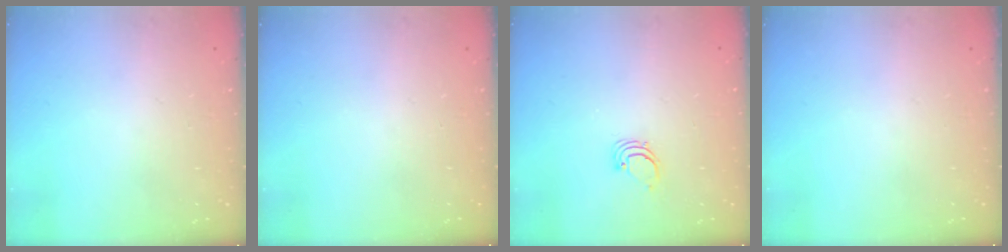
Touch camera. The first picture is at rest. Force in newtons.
{"total": 0.0}
{"total": 1.7, "press": 1.7, "slide": 0.1}
{"total": 0.0}